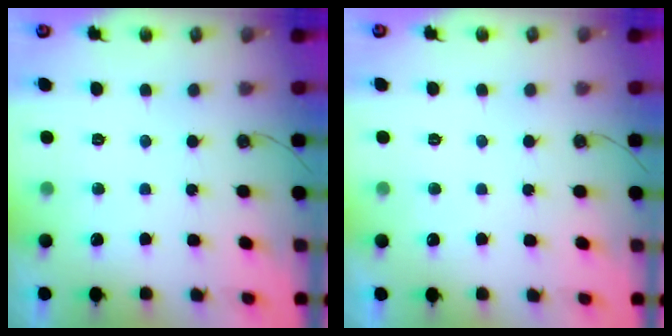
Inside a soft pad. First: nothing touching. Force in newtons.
{"total": 0.0}